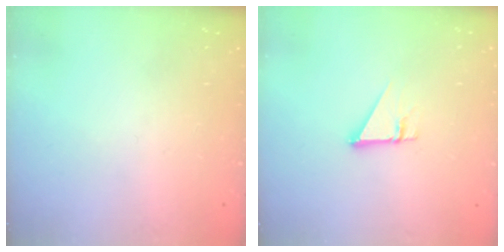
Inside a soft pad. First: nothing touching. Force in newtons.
{"total": 2.7, "press": 2.7, "slide": 0.2}